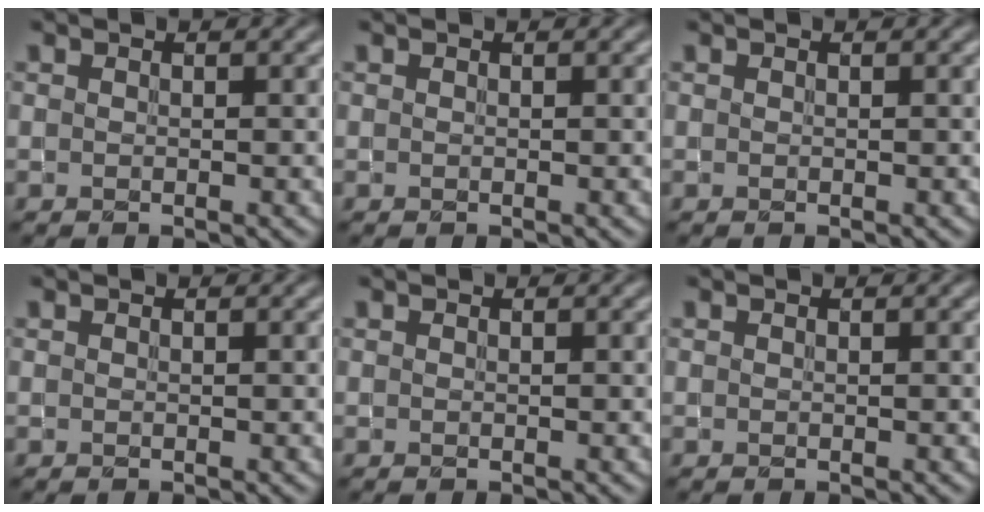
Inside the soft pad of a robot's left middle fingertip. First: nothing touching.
{"total": 0.0}
{"total": 0.0}
{"total": 0.0}
{"total": 0.0}
{"total": 0.0}